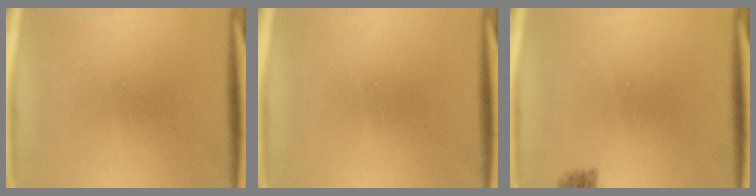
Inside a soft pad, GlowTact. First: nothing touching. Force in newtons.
{"total": 0.0}
{"total": 1.8}